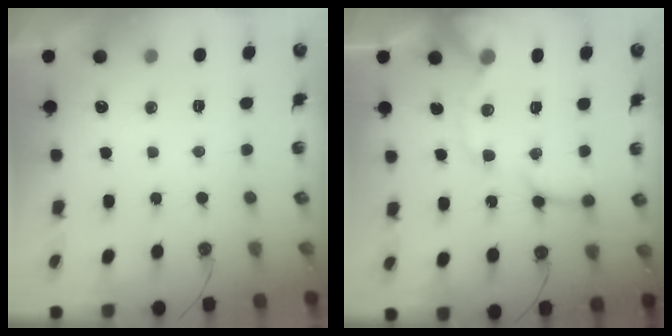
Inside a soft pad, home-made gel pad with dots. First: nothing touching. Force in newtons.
{"total": 14.7, "press": 14.5, "slide": 1.9}